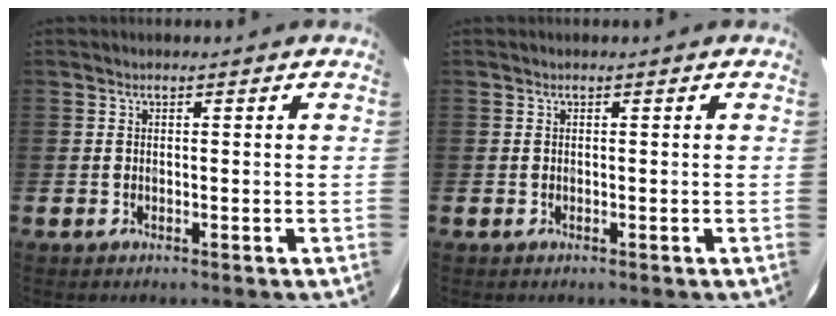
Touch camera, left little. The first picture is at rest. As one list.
[{"total": 0.0}]